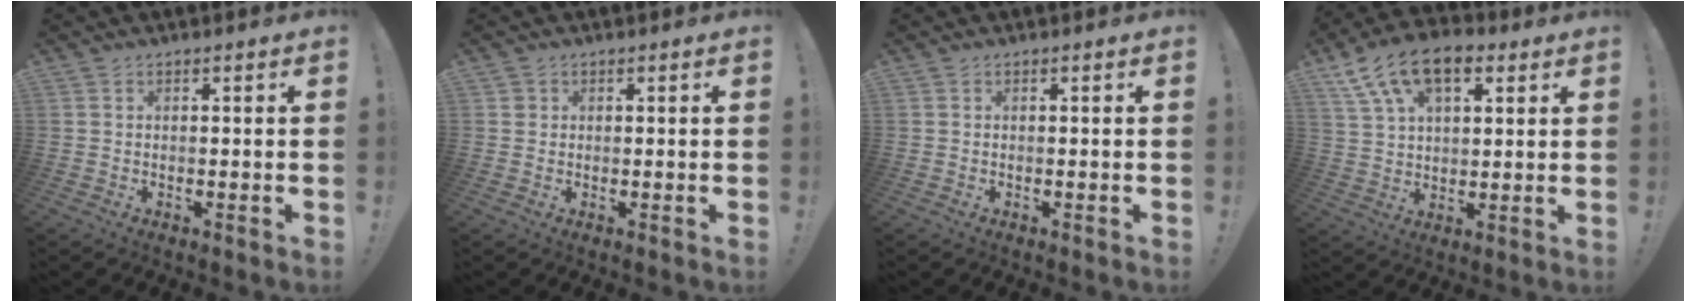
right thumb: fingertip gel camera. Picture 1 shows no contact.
{"total": 1.0, "force": [0.5, 0.9, 0.1], "torque": [0.002, 0.000, 0.009]}
{"total": 0.0}
{"total": 15.2, "force": [7.7, 8.6, 9.9], "torque": [-0.182, -0.029, 0.143]}